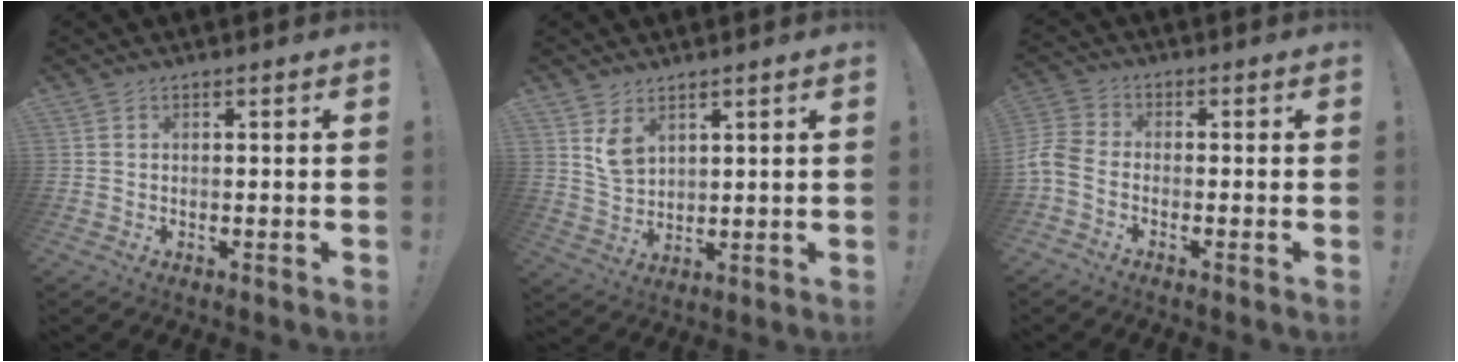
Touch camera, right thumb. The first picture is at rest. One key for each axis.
{"total": 6.0, "fx": 3.7, "fy": 3.7, "fz": 2.9, "tx": -0.045, "ty": -0.019, "tz": 0.071}
{"total": 6.7, "fx": -2.7, "fy": 4.2, "fz": 4.4, "tx": -0.107, "ty": 0.002, "tz": -0.049}